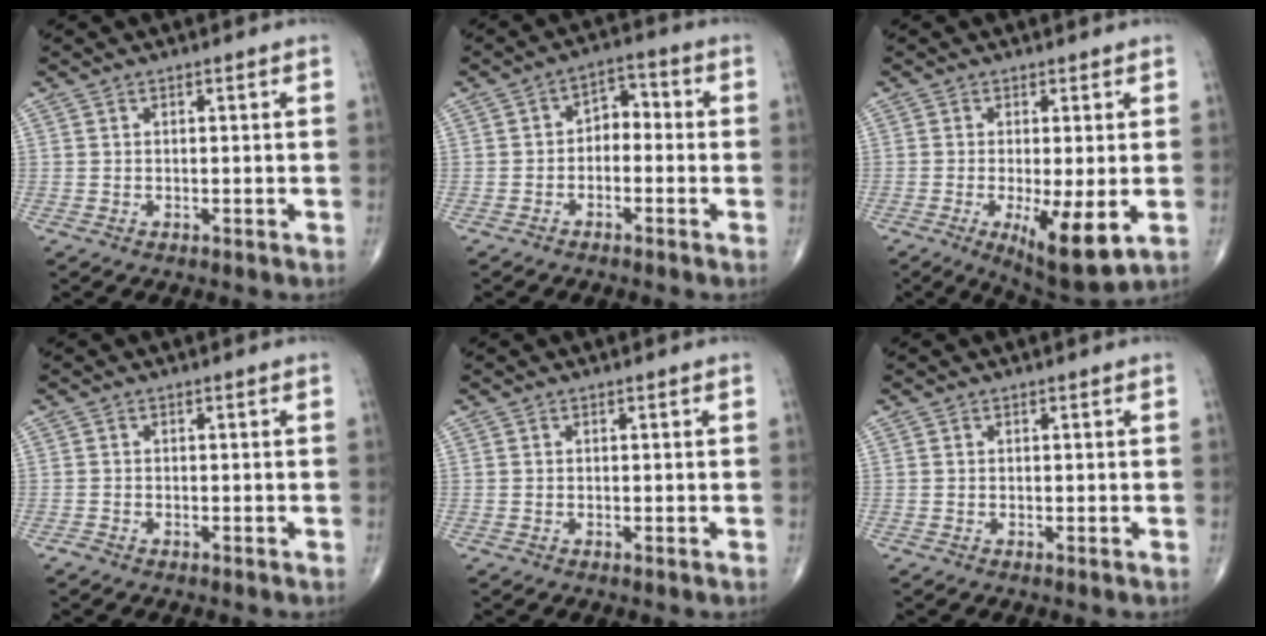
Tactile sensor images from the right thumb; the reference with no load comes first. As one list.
[{"total": 5.0, "force": [-1.0, 3.5, 3.4], "torque": [-0.026, 0.032, -0.030]}, {"total": 9.8, "force": [-2.4, 2.6, 9.1], "torque": [-0.148, -0.028, -0.032]}, {"total": 0.6, "force": [-0.5, 0.2, 0.2], "torque": [-0.008, -0.002, -0.013]}, {"total": 0.0}, {"total": 0.0}]